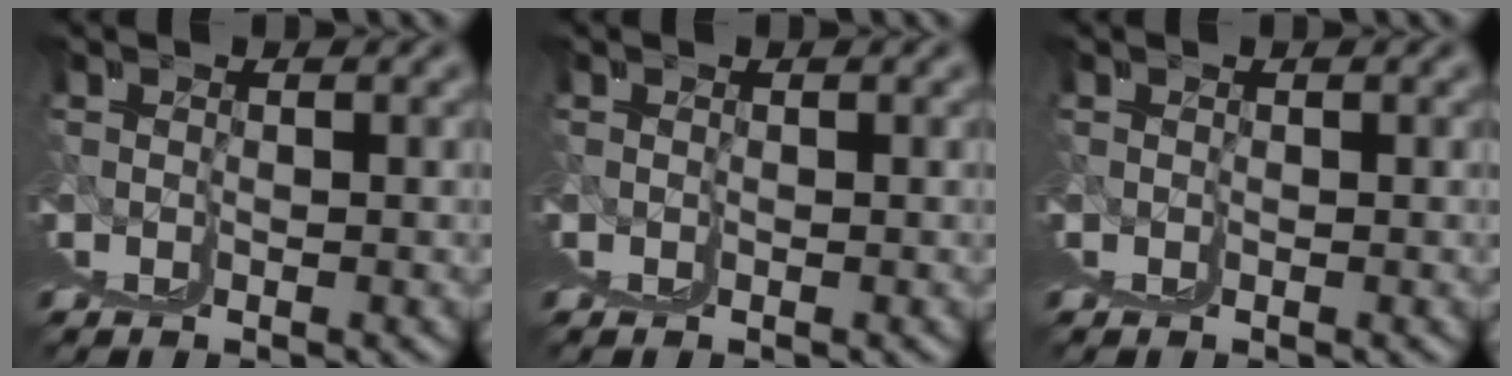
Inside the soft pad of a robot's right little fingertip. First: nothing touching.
{"total": 0.0}
{"total": 0.0}